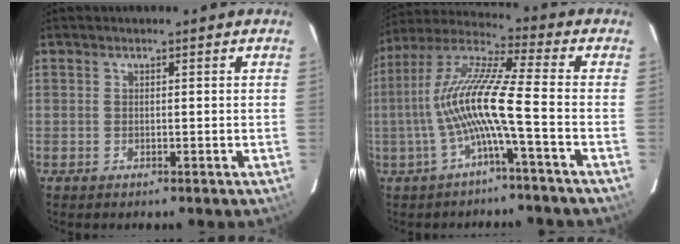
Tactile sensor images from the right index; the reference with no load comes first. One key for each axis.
{"total": 12.2, "fx": -3.4, "fy": -0.3, "fz": 11.7, "tx": -0.230, "ty": 0.009, "tz": -0.066}